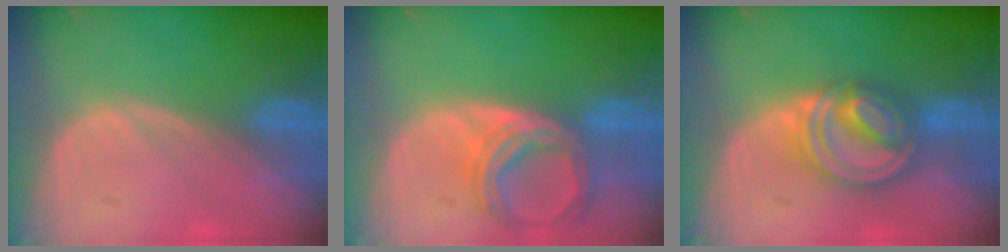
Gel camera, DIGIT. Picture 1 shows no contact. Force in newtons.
{"total": 6.9, "press": 6.4, "slide": 2.7}
{"total": 8.2, "press": 6.9, "slide": 4.4}